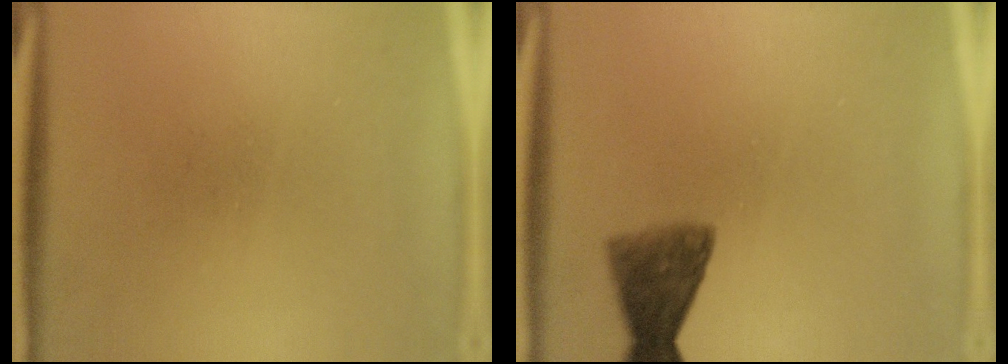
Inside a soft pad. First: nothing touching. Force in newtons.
{"total": 5.5}